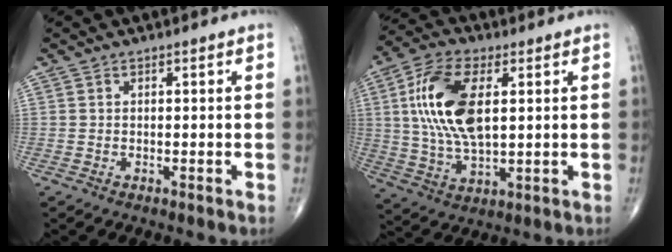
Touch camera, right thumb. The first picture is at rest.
{"total": 15.6, "force": [3.2, 7.5, 13.2], "torque": [-0.266, -0.002, 0.061]}